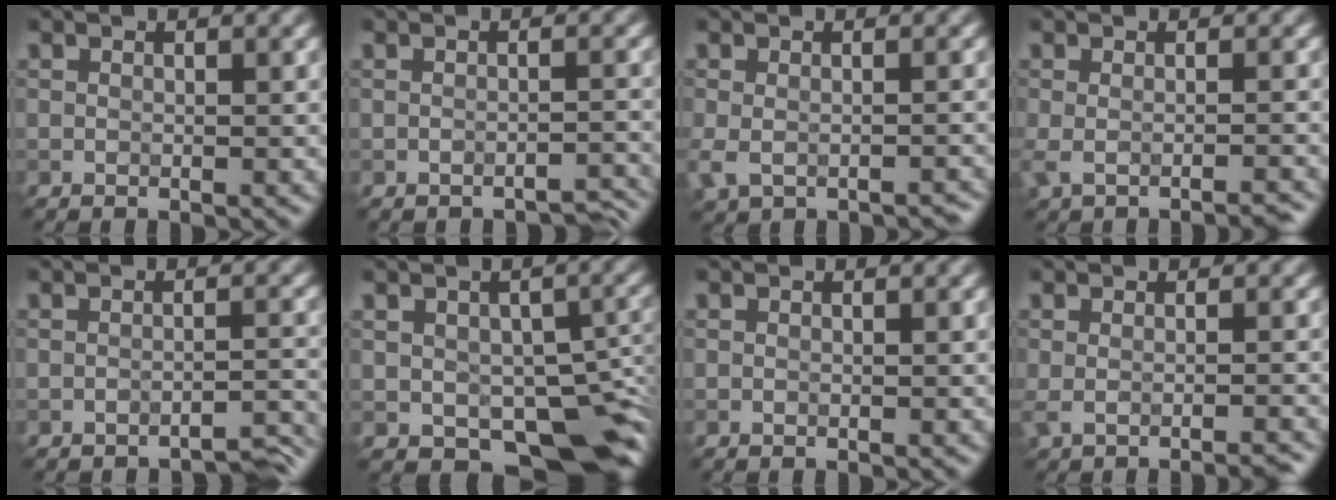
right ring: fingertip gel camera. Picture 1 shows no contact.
{"total": 1.6, "force": [-1.5, 0.3, 0.4], "torque": [0.001, 0.003, -0.019]}
{"total": 4.0, "force": [-2.4, 2.2, 2.3], "torque": [-0.036, -0.011, -0.037]}
{"total": 3.0, "force": [-2.4, 0.5, 1.7], "torque": [-0.035, -0.005, -0.038]}
{"total": 2.2, "force": [-2.1, 0.0, 0.5], "torque": [-0.002, 0.006, -0.029]}
{"total": 8.0, "force": [-2.7, 4.7, 5.9], "torque": [-0.082, -0.010, -0.038]}
{"total": 0.0}
{"total": 2.5, "force": [-2.0, 0.2, 1.4], "torque": [-0.027, -0.004, -0.030]}